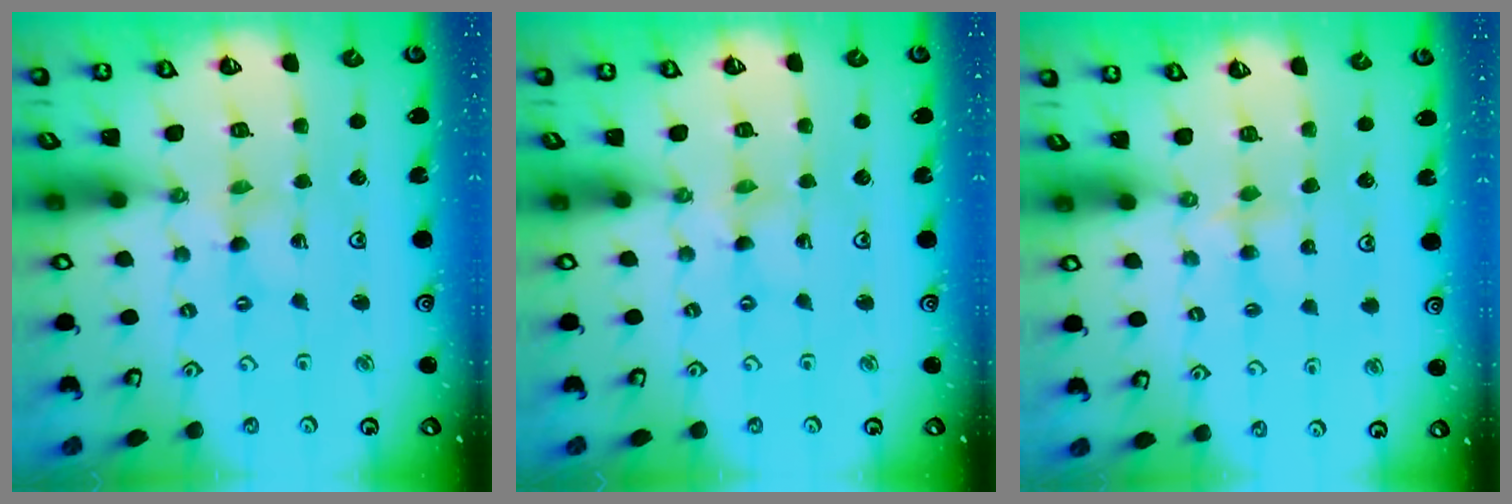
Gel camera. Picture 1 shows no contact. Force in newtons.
{"total": 0.0}
{"total": 2.6, "press": 2.5, "slide": 0.4}